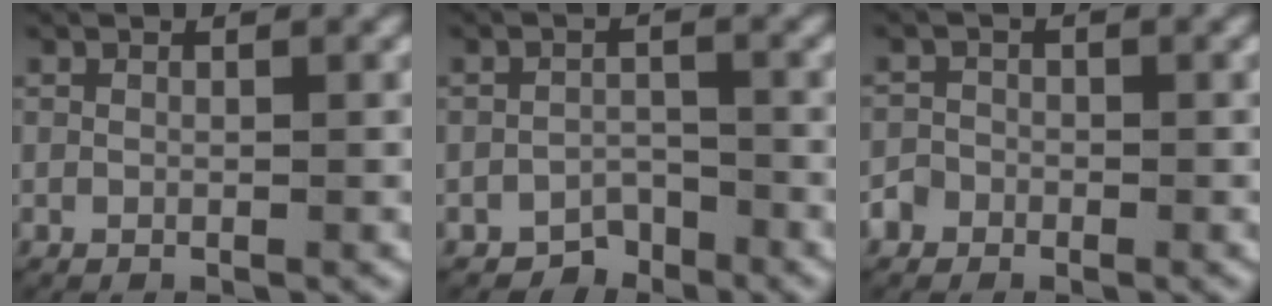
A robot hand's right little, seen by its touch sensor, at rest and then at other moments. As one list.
[{"total": 2.9, "force": [-2.5, 1.4, 0.1], "torque": [0.011, -0.008, -0.048]}, {"total": 1.8, "force": [-1.0, 1.6, 0.1], "torque": [-0.006, -0.004, -0.022]}]